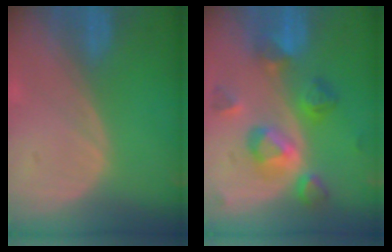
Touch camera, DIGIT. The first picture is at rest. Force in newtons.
{"total": 8.2, "press": 8.2, "slide": 0.3}